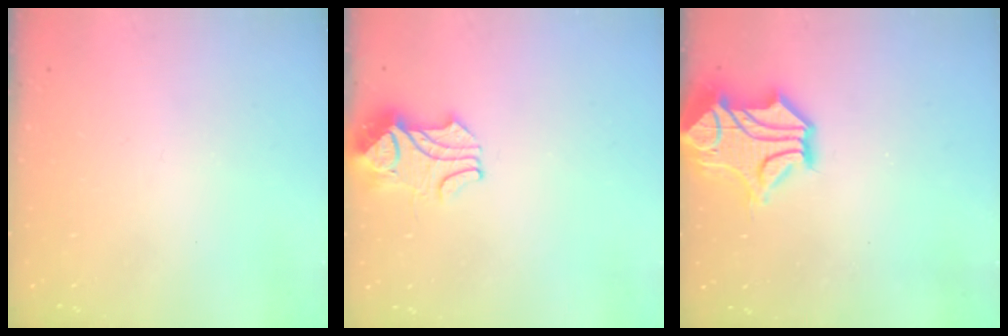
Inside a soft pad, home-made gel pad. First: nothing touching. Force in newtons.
{"total": 2.2, "press": 2.0, "slide": 0.8}
{"total": 8.1, "press": 7.7, "slide": 2.5}